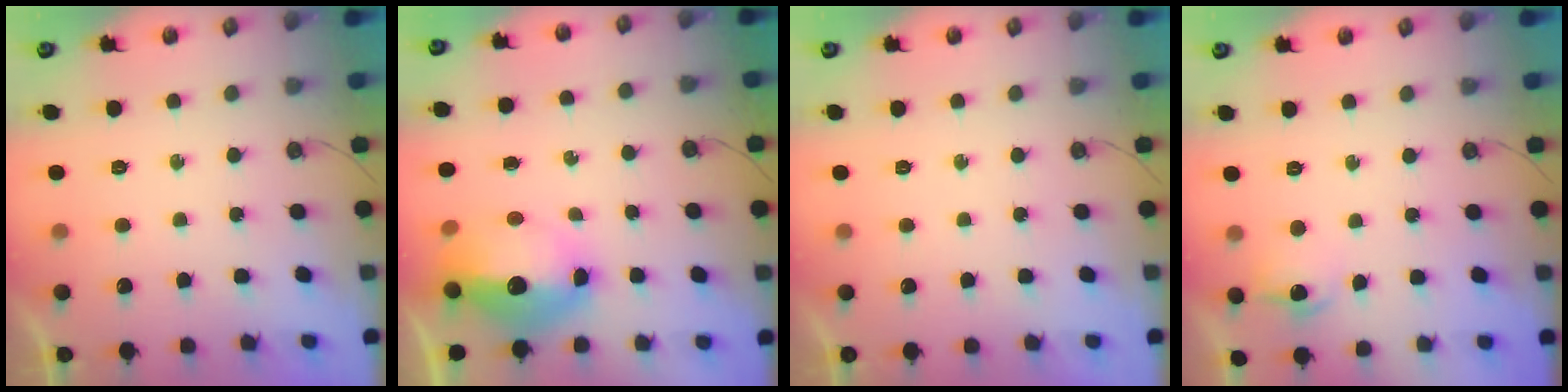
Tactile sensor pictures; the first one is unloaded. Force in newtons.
{"total": 19.9, "press": 15.4, "slide": 12.5}
{"total": 0.0}
{"total": 7.3, "press": 7.2, "slide": 0.8}